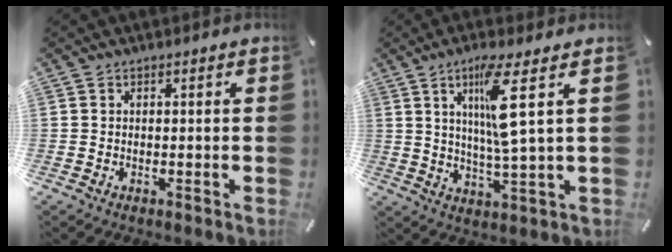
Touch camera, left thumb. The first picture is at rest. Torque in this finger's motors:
{"motor_torque": [1.73, 1.28, 1.33, -0.93, 0.20]}